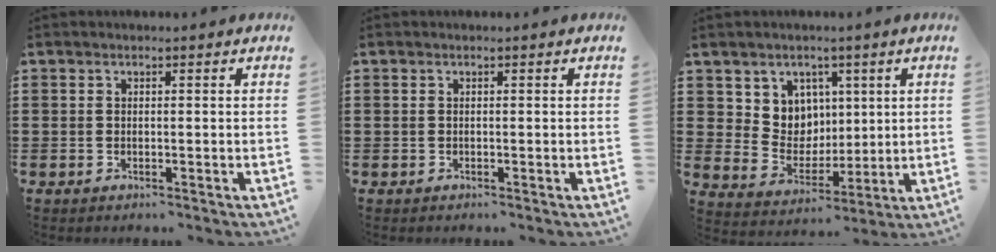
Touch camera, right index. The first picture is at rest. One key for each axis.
{"total": 0.0}
{"total": 7.1, "fx": 3.2, "fy": 6.3, "fz": 0.6, "tx": -0.046, "ty": -0.014, "tz": 0.062}